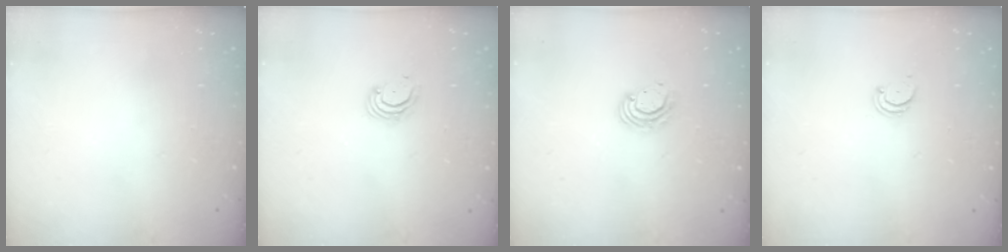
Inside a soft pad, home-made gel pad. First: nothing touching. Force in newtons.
{"total": 2.7, "press": 2.7, "slide": 0.3}
{"total": 4.6, "press": 4.6, "slide": 0.2}
{"total": 2.0, "press": 2.0, "slide": 0.2}